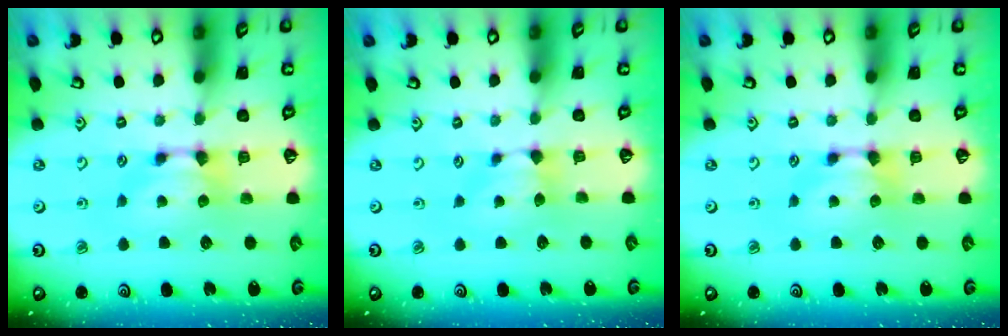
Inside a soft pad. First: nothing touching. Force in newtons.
{"total": 1.3, "press": 1.2, "slide": 0.6}
{"total": 0.0}